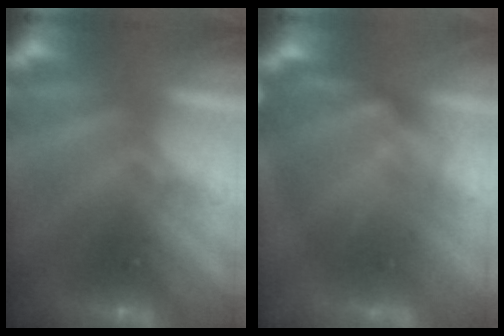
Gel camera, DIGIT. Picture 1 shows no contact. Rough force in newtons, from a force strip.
{"total": 5.6}